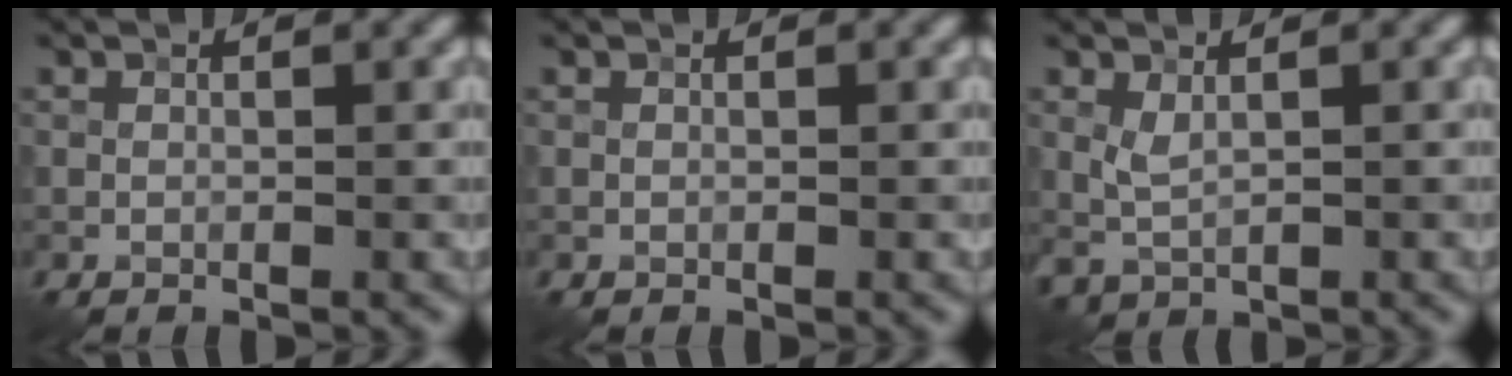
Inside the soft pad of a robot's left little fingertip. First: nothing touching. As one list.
[{"total": 0.0}, {"total": 1.4, "force": [0.5, 0.7, 1.2], "torque": [-0.030, -0.002, 0.016]}]